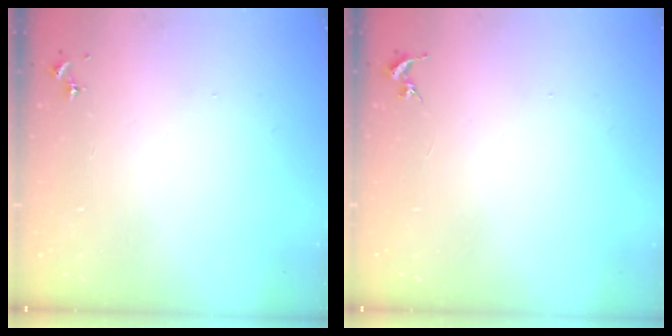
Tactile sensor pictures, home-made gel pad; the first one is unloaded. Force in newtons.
{"total": 0.0}